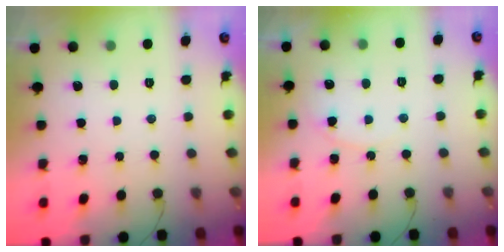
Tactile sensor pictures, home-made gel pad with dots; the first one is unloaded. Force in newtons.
{"total": 4.9, "press": 4.8, "slide": 0.6}